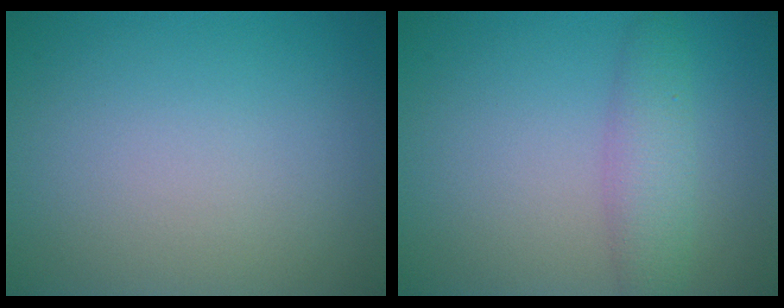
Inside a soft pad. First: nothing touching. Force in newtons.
{"total": 3.1, "press": 3.1, "slide": 0.0}